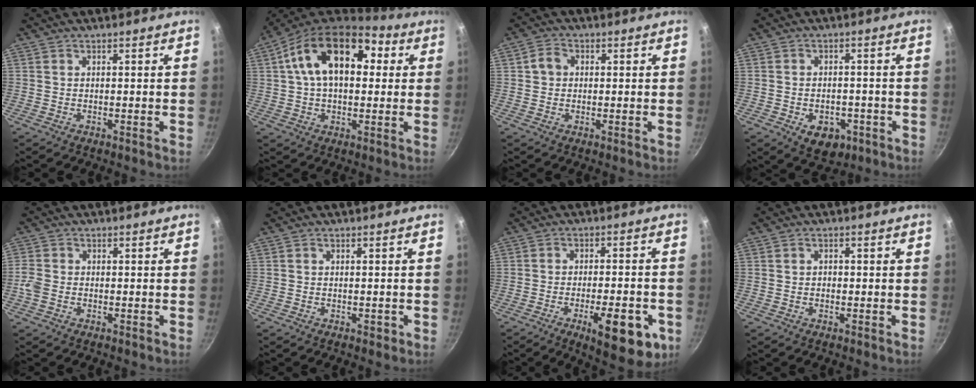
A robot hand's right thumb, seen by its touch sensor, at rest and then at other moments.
{"total": 18.8, "force": [4.3, 11.2, 14.4], "torque": [-0.224, 0.030, 0.060]}
{"total": 3.2, "force": [0.3, 2.7, 1.6], "torque": [-0.019, 0.008, 0.002]}
{"total": 9.0, "force": [-4.0, 6.0, 5.3], "torque": [-0.058, 0.020, -0.049]}
{"total": 3.1, "force": [-0.9, 2.2, 1.9], "torque": [-0.052, 0.002, -0.021]}
{"total": 0.9, "force": [-0.4, 0.5, 0.5], "torque": [-0.003, 0.000, -0.007]}
{"total": 13.6, "force": [-5.8, 4.7, 11.3], "torque": [-0.145, 0.012, -0.076]}
{"total": 1.0, "force": [-0.1, 0.8, 0.5], "torque": [-0.003, 0.003, -0.005]}